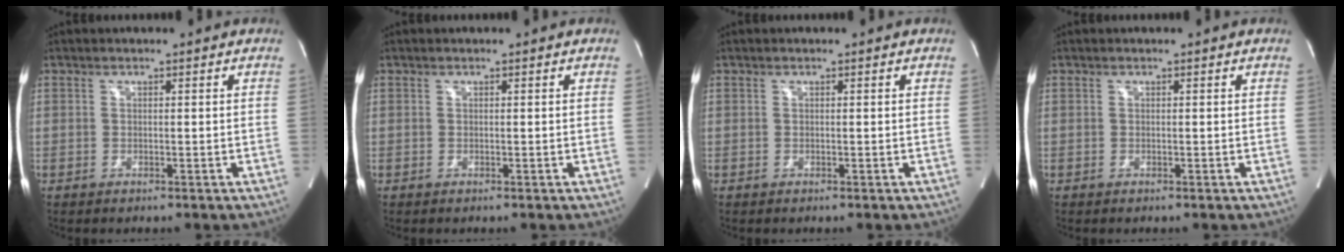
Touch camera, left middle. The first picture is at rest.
{"total": 0.0}
{"total": 0.0}
{"total": 0.0}